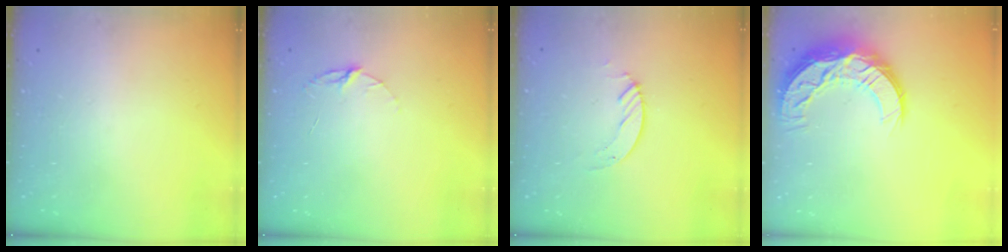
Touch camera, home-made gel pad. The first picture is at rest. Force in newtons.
{"total": 4.1, "press": 4.1, "slide": 0.3}
{"total": 2.7, "press": 2.7, "slide": 0.2}
{"total": 13.1, "press": 13.1, "slide": 0.6}